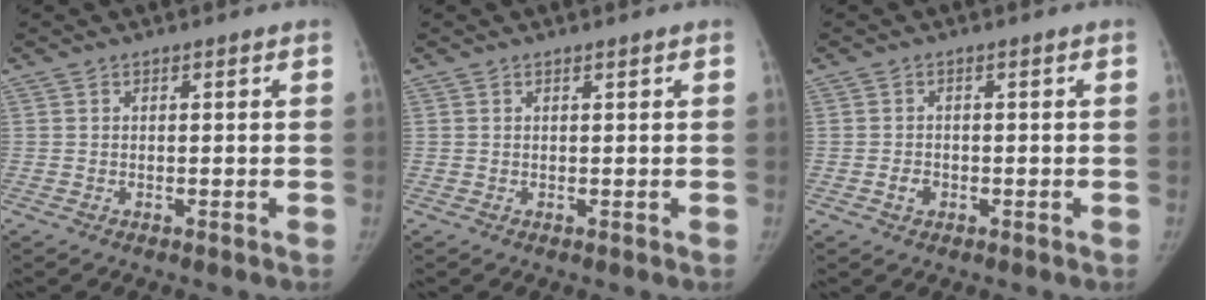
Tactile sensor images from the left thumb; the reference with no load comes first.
{"total": 0.0}
{"total": 1.8, "force": [-0.7, 1.4, 0.9], "torque": [-0.011, 0.008, -0.011]}